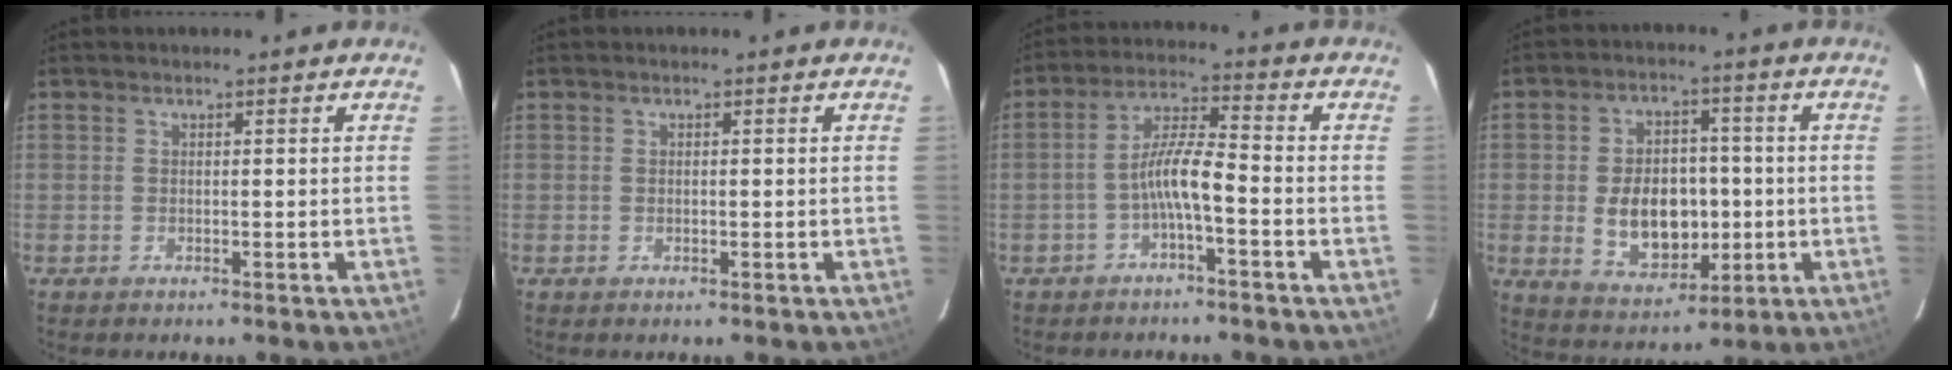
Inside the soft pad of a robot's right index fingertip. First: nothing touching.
{"total": 0.6, "force": [0.0, 0.4, 0.4], "torque": [-0.008, 0.002, 0.000]}
{"total": 6.2, "force": [-2.8, 0.6, 5.5], "torque": [-0.115, 0.015, -0.051]}
{"total": 12.3, "force": [-1.4, 8.3, 8.9], "torque": [-0.176, 0.009, -0.002]}